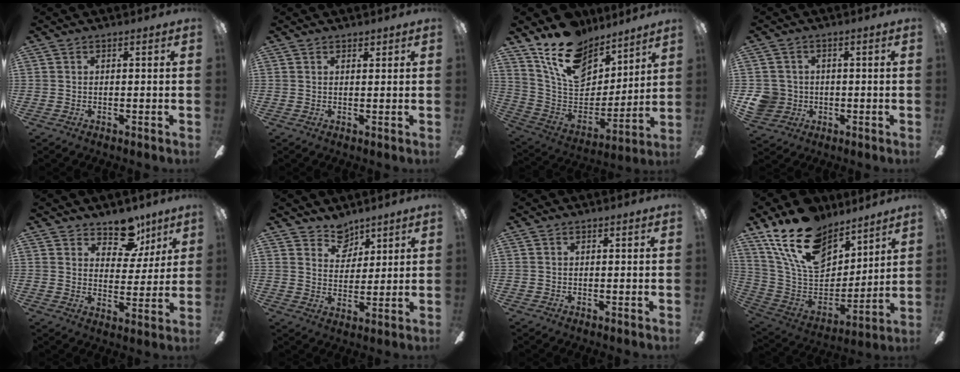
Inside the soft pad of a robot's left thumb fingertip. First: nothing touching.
{"total": 1.2, "force": [1.1, 0.5, 0.1], "torque": [0.005, -0.003, 0.019]}
{"total": 18.2, "force": [13.2, 9.8, 7.8], "torque": [-0.155, -0.081, 0.243]}
{"total": 6.4, "force": [-0.6, 6.1, 1.8], "torque": [-0.047, 0.010, -0.009]}
{"total": 10.9, "force": [8.0, 6.1, 4.3], "torque": [-0.050, -0.048, 0.144]}
{"total": 6.9, "force": [5.7, 3.8, 1.0], "torque": [-0.018, -0.032, 0.106]}
{"total": 0.0}
{"total": 21.7, "force": [14.4, 11.8, 11.0], "torque": [-0.218, -0.080, 0.266]}